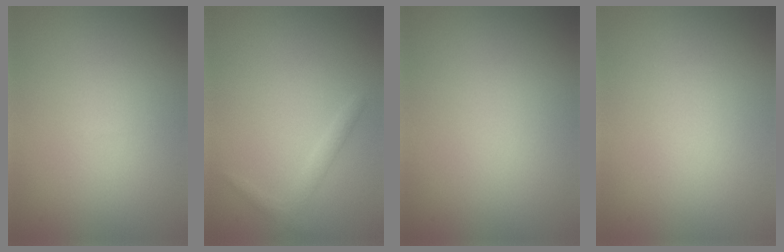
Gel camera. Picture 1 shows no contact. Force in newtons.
{"total": 1.3, "press": 1.3, "slide": 0.1}
{"total": 0.0}
{"total": 0.0}